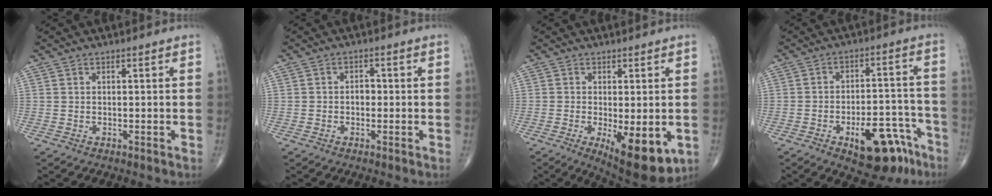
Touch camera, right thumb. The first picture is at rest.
{"total": 2.0, "force": [-0.3, 1.4, 1.3], "torque": [-0.009, 0.007, -0.010]}
{"total": 11.2, "force": [-3.4, 4.1, 9.9], "torque": [-0.130, -0.020, -0.039]}
{"total": 14.5, "force": [-8.1, 6.6, 10.1], "torque": [-0.112, 0.062, -0.106]}